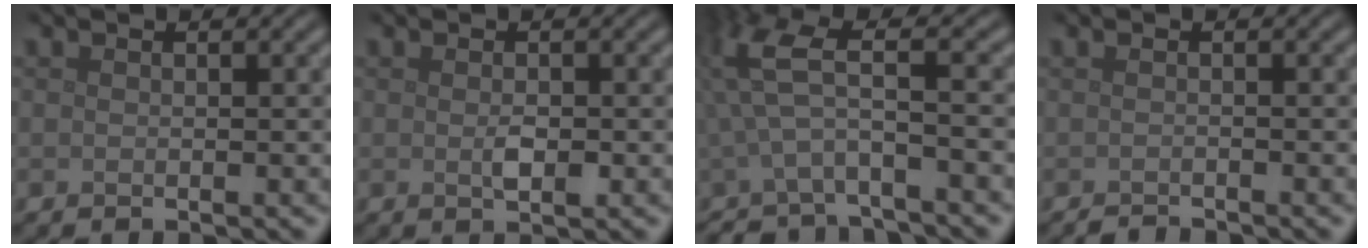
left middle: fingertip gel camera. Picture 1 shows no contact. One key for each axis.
{"total": 1.6, "fx": -0.1, "fy": 0.7, "fz": 1.4, "tx": -0.029, "ty": -0.004, "tz": -0.001}
{"total": 4.6, "fx": -0.8, "fy": 1.3, "fz": 4.3, "tx": -0.099, "ty": 0.000, "tz": -0.022}
{"total": 1.0, "fx": -0.9, "fy": 0.1, "fz": 0.3, "tx": -0.003, "ty": -0.002, "tz": -0.021}